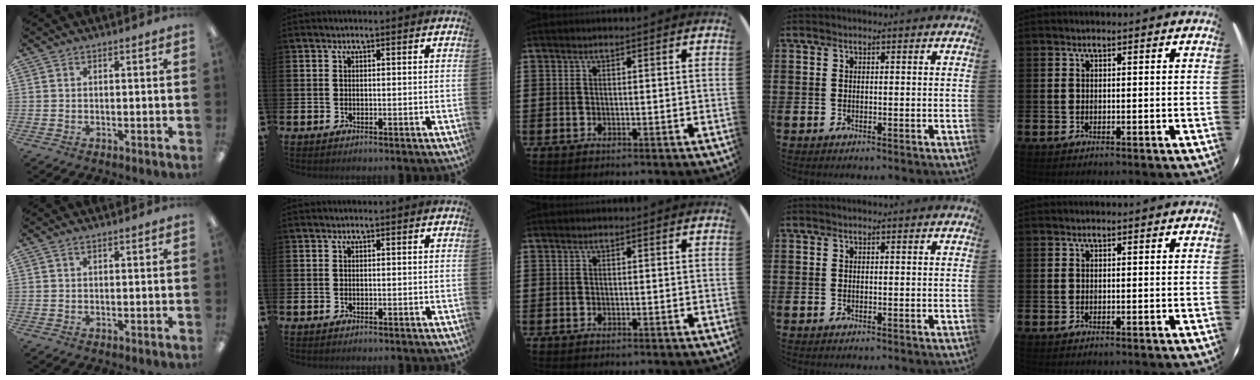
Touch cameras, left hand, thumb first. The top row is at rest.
{"thumb": {"total": 0.9, "force": [0.6, 0.4, 0.6], "torque": [-0.014, 0.002, 0.010]}}